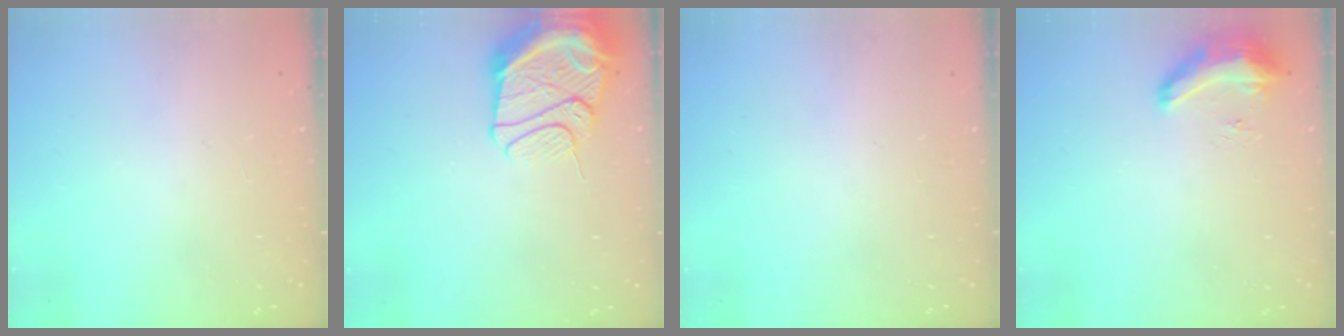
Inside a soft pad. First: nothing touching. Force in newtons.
{"total": 14.8, "press": 14.7, "slide": 1.7}
{"total": 0.0}
{"total": 16.1, "press": 10.6, "slide": 12.1}